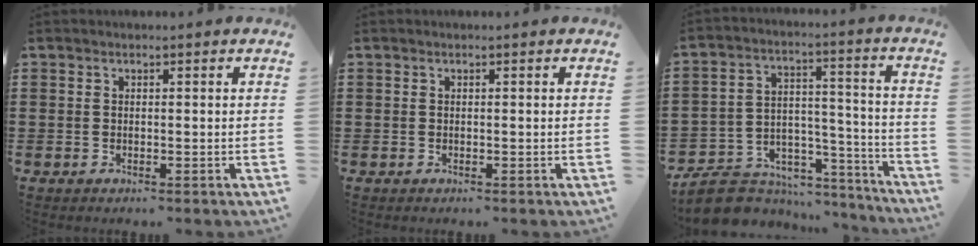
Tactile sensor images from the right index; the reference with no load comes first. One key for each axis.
{"total": 0.0}
{"total": 6.9, "fx": -6.0, "fy": 3.2, "fz": 1.2, "tx": -0.035, "ty": 0.002, "tz": -0.113}